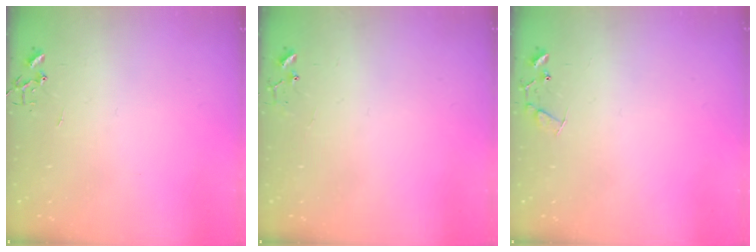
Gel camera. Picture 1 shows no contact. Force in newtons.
{"total": 6.1, "press": 6.0, "slide": 0.4}
{"total": 8.1, "press": 8.1, "slide": 0.5}